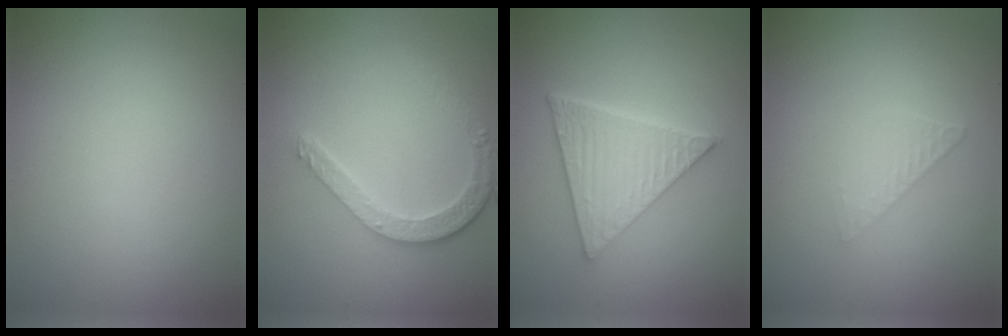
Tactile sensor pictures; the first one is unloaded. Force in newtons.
{"total": 3.6, "press": 2.9, "slide": 2.2}
{"total": 5.9, "press": 4.3, "slide": 4.1}
{"total": 1.4, "press": 1.4, "slide": 0.1}